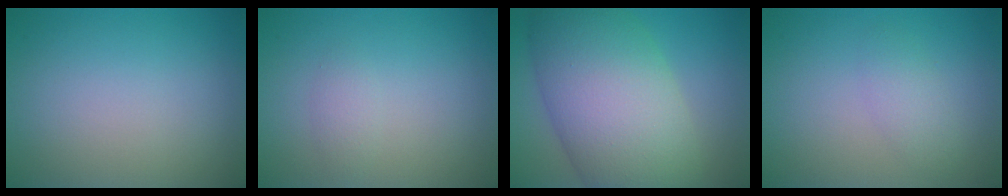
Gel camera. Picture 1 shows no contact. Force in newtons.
{"total": 1.1, "press": 1.1, "slide": 0.0}
{"total": 12.6, "press": 12.6, "slide": 0.5}
{"total": 1.7, "press": 1.7, "slide": 0.1}